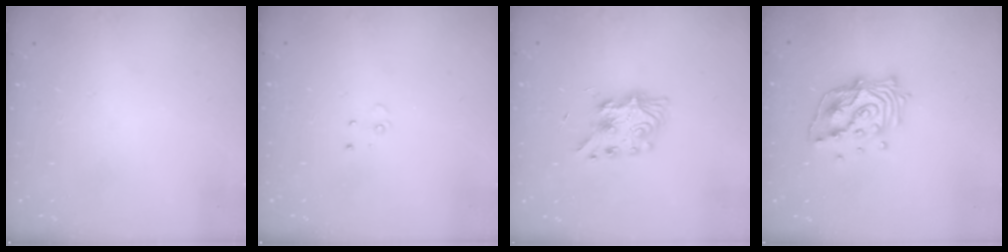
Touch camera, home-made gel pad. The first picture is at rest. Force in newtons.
{"total": 3.0, "press": 2.9, "slide": 0.3}
{"total": 8.2, "press": 8.1, "slide": 0.3}
{"total": 14.7, "press": 14.6, "slide": 1.3}